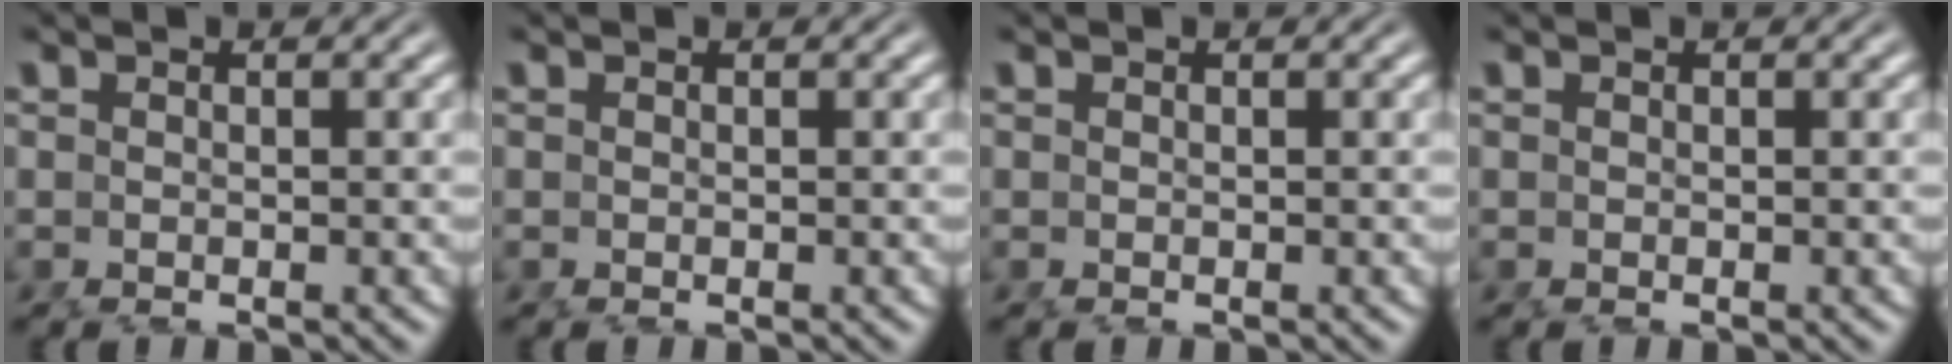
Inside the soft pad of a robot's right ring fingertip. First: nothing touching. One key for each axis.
{"total": 0.0}
{"total": 0.0}
{"total": 0.0}